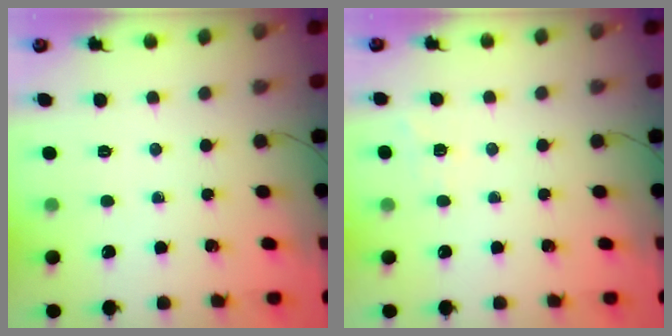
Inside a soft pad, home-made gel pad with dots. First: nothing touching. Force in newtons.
{"total": 2.8, "press": 2.4, "slide": 1.6}